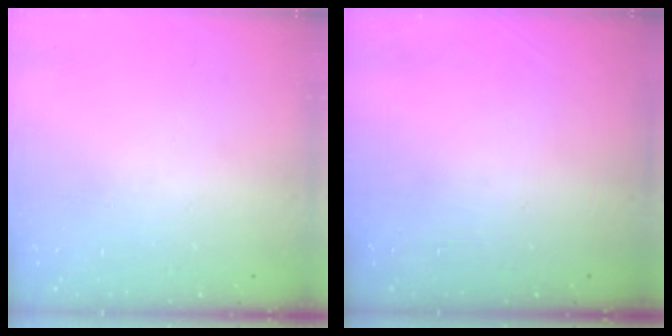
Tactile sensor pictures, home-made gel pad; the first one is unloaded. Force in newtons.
{"total": 0.0}